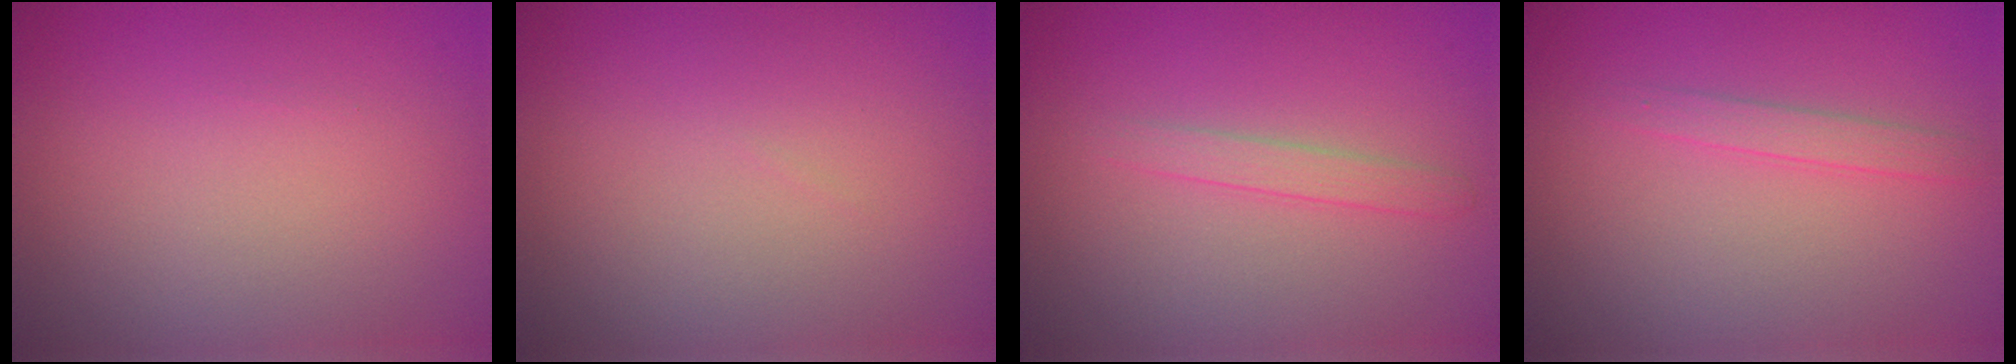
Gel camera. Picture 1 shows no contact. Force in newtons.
{"total": 0.0}
{"total": 1.5, "press": 1.4, "slide": 0.1}
{"total": 1.3, "press": 1.3, "slide": 0.1}